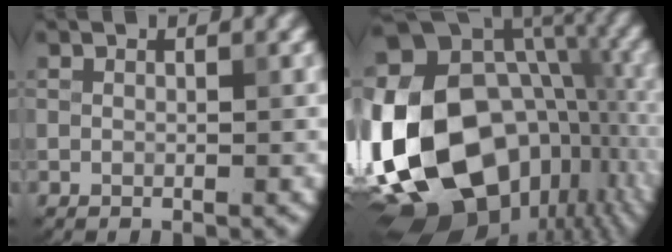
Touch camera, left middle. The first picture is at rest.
{"total": 22.6, "force": [-4.5, 16.6, 14.6], "torque": [-0.289, -0.013, -0.069]}